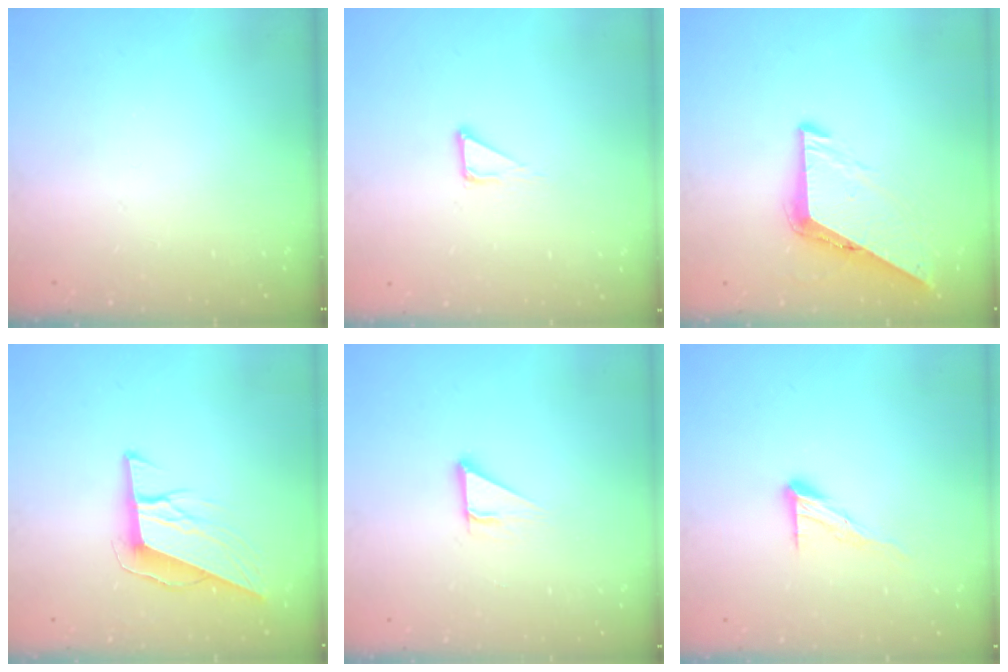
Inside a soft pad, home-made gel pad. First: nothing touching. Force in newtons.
{"total": 3.5, "press": 3.5, "slide": 0.2}
{"total": 6.8, "press": 6.8, "slide": 0.4}
{"total": 9.9, "press": 9.5, "slide": 2.7}
{"total": 4.0, "press": 4.0, "slide": 0.2}
{"total": 8.7, "press": 8.7, "slide": 0.7}